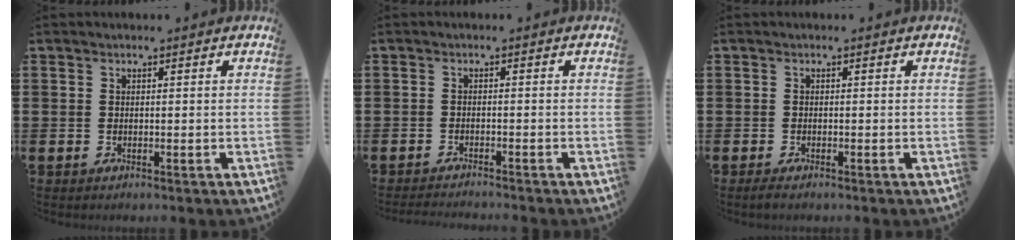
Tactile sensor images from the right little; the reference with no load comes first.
{"total": 1.2, "force": [-1.2, -0.1, 0.1], "torque": [-0.003, 0.000, -0.025]}
{"total": 0.7, "force": [-0.4, 0.2, 0.6], "torque": [-0.011, -0.001, -0.008]}